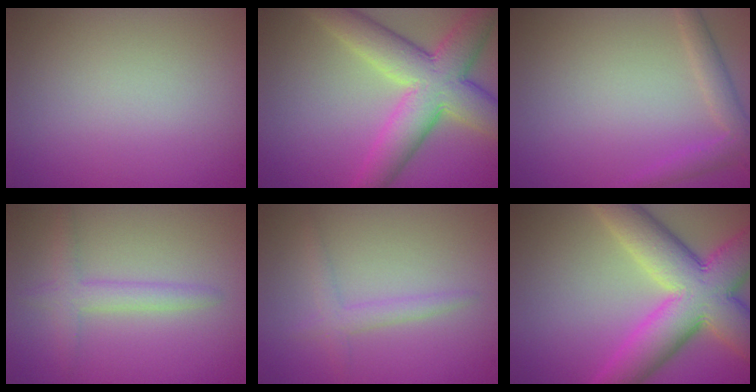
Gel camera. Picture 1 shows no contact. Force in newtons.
{"total": 9.0, "press": 9.0, "slide": 0.3}
{"total": 2.4, "press": 2.4, "slide": 0.2}
{"total": 2.4, "press": 2.4, "slide": 0.2}
{"total": 1.8, "press": 1.8, "slide": 0.1}
{"total": 11.5, "press": 11.5, "slide": 0.3}